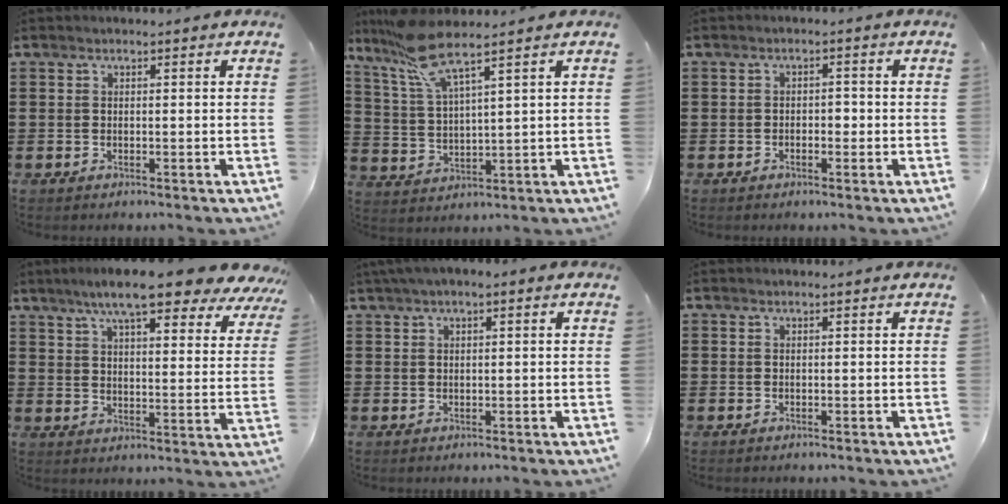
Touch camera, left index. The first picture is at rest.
{"total": 8.7, "force": [6.7, 1.0, 5.4], "torque": [-0.135, -0.019, 0.119]}
{"total": 1.3, "force": [-0.7, 0.7, 0.9], "torque": [-0.020, 0.003, -0.017]}
{"total": 10.7, "force": [8.8, 1.1, 6.0], "torque": [-0.122, -0.038, 0.148]}
{"total": 1.5, "force": [0.5, 0.4, 1.4], "torque": [-0.025, 0.003, 0.009]}
{"total": 0.0}